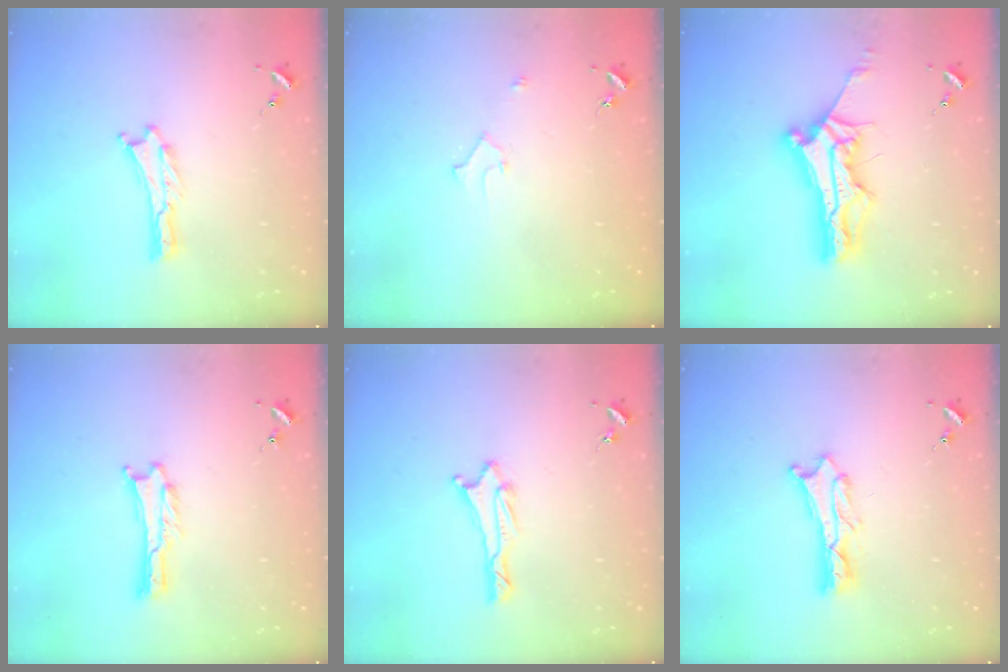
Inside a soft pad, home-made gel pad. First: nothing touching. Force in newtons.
{"total": 2.2, "press": 2.2, "slide": 0.2}
{"total": 10.8, "press": 10.7, "slide": 0.8}
{"total": 0.0}
{"total": 1.3, "press": 1.3, "slide": 0.1}
{"total": 2.0, "press": 2.0, "slide": 0.2}